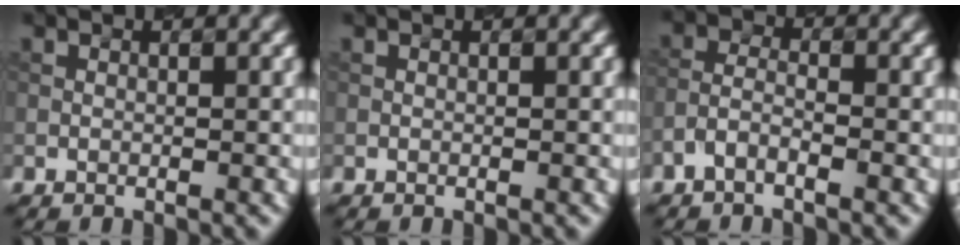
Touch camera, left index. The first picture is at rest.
{"total": 0.0}
{"total": 2.3, "force": [-1.5, 1.0, 1.3], "torque": [-0.032, 0.009, -0.036]}